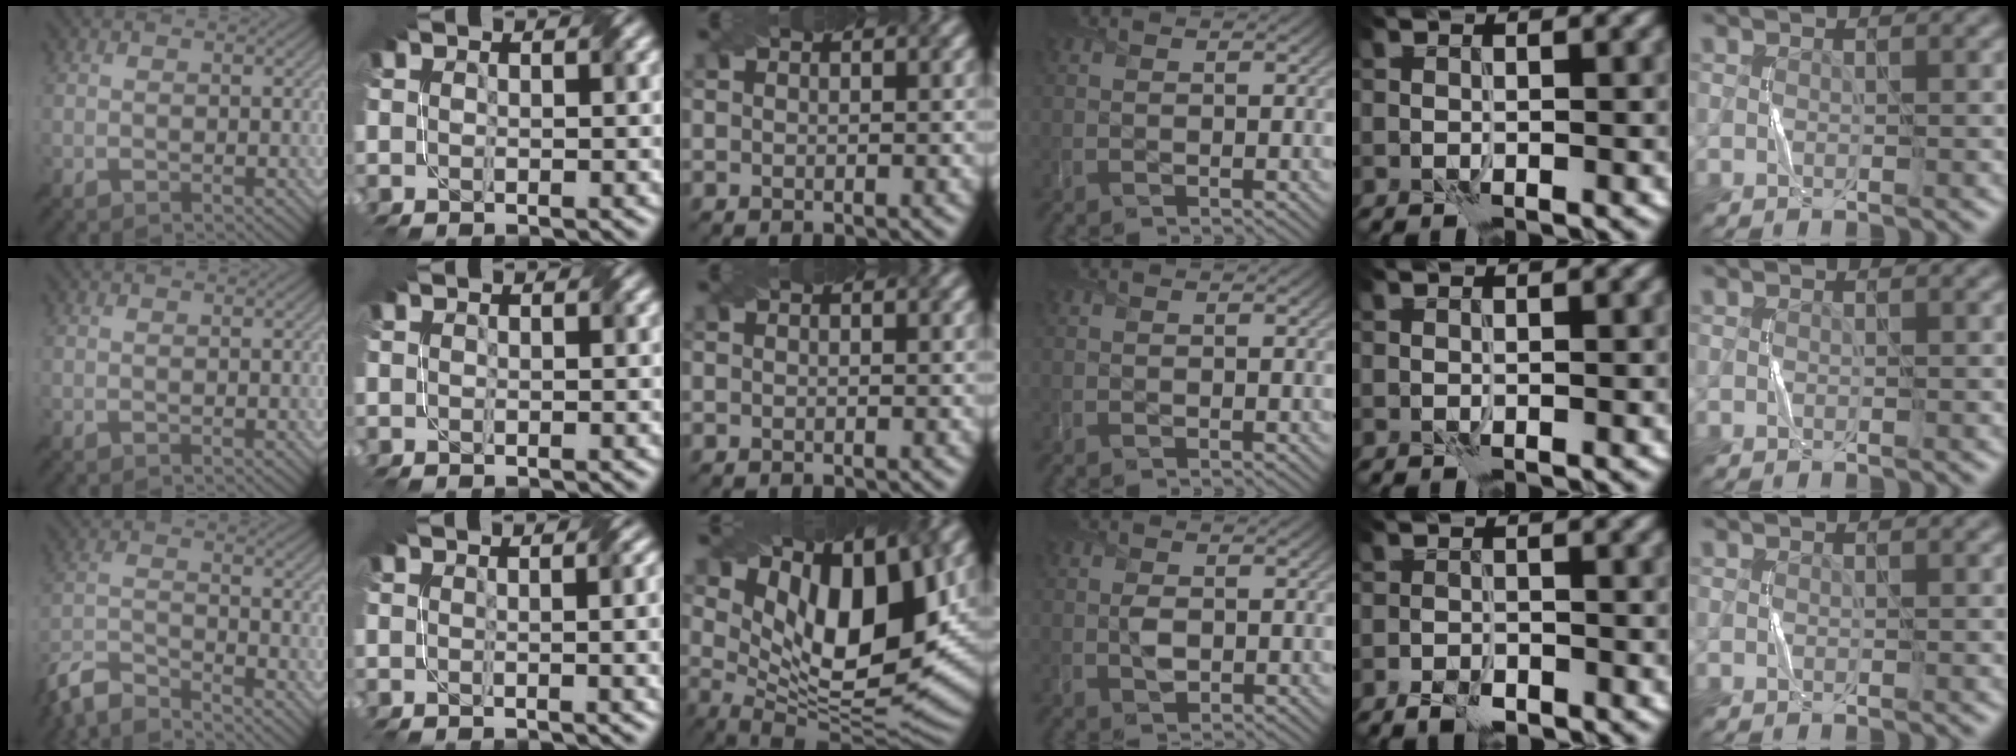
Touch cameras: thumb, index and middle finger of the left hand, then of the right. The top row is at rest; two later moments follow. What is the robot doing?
{"motion": "twist", "object": "screw"}